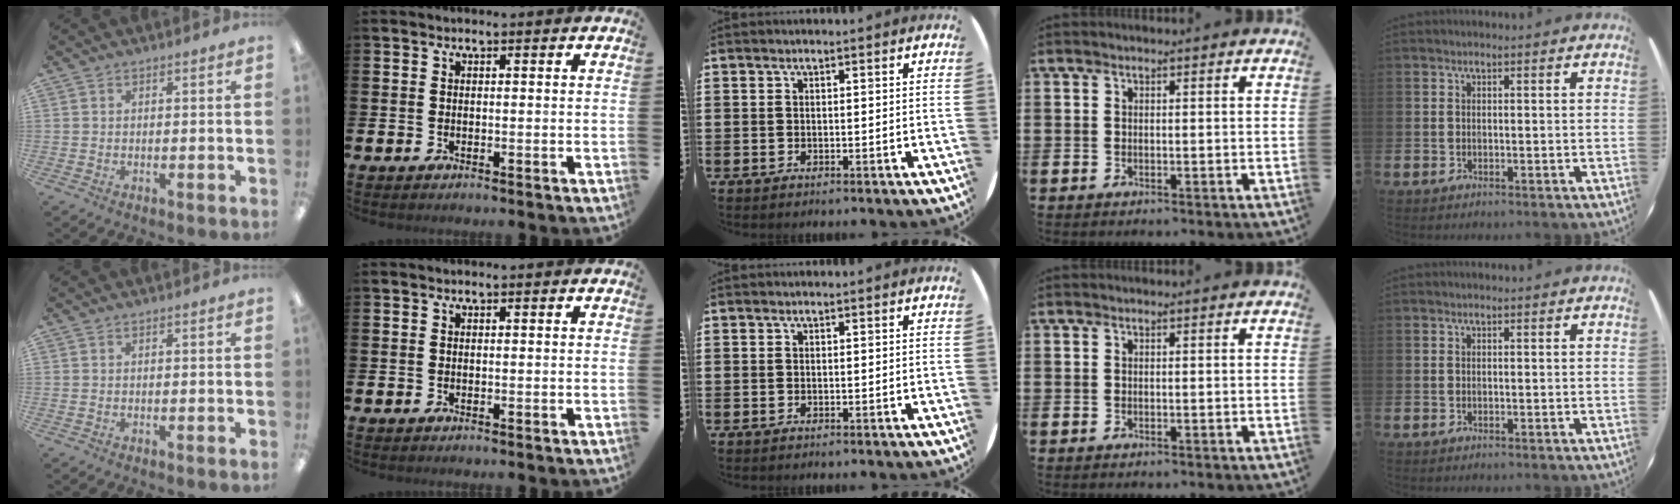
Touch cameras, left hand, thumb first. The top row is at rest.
{}